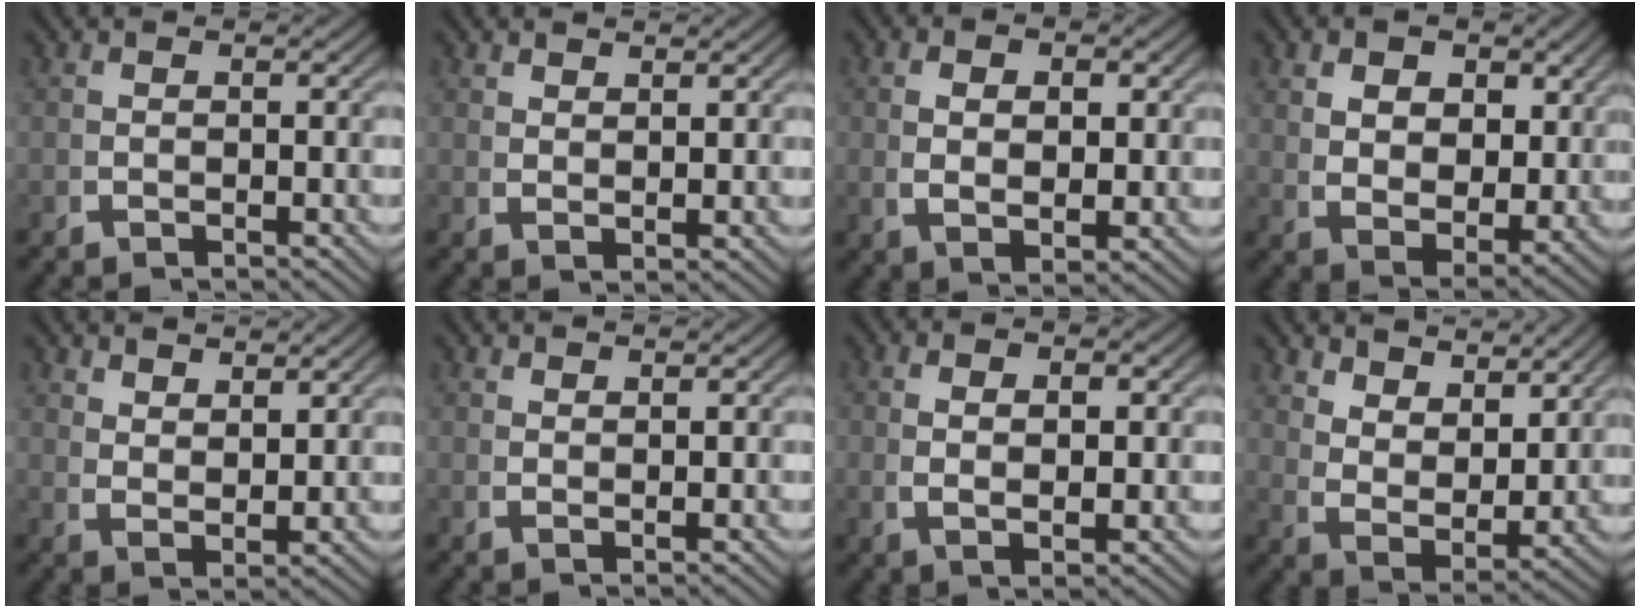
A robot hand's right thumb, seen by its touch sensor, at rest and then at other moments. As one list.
[{"total": 1.8, "force": [1.8, -0.1, 0.5], "torque": [-0.004, 0.002, 0.039]}, {"total": 3.5, "force": [0.7, 1.8, 2.9], "torque": [-0.048, -0.007, 0.025]}, {"total": 6.9, "force": [1.2, 4.8, 4.8], "torque": [-0.099, -0.036, 0.040]}, {"total": 3.1, "force": [2.7, 0.6, 1.4], "torque": [-0.021, -0.003, 0.058]}, {"total": 1.5, "force": [1.4, -0.2, 0.5], "torque": [-0.004, 0.002, 0.031]}, {"total": 3.2, "force": [0.7, 1.2, 2.9], "torque": [-0.047, -0.001, 0.022]}, {"total": 6.6, "force": [2.5, 3.8, 4.8], "torque": [-0.115, -0.034, 0.063]}]